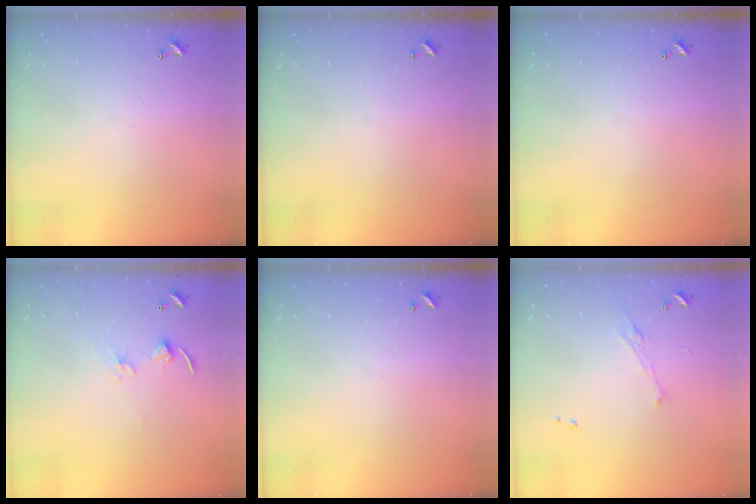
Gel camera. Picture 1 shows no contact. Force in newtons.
{"total": 0.0}
{"total": 0.0}
{"total": 2.7, "press": 2.7, "slide": 0.2}
{"total": 0.0}
{"total": 2.3, "press": 2.1, "slide": 0.8}